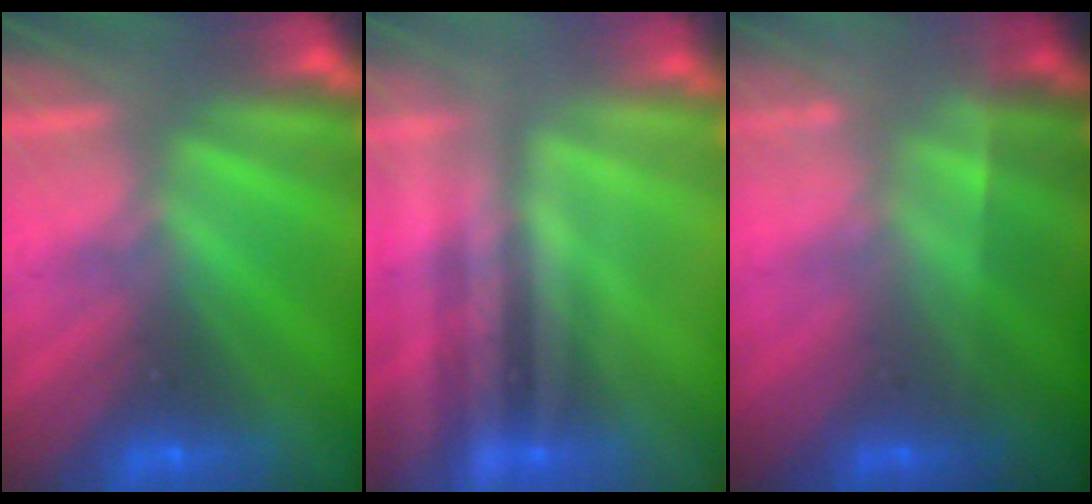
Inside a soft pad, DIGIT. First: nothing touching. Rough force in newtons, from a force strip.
{"total": 2.2}
{"total": 1.8}